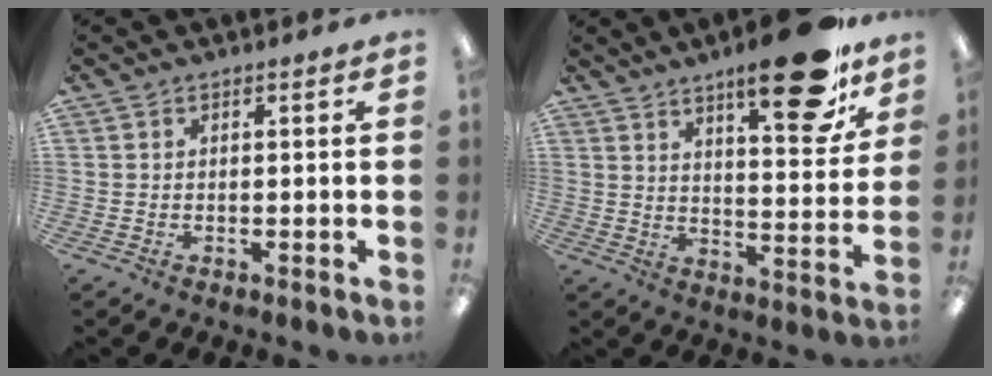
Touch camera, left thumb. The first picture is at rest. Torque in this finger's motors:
{"motor_torque": [2.21, 1.29, 1.70, -1.08, 0.30]}